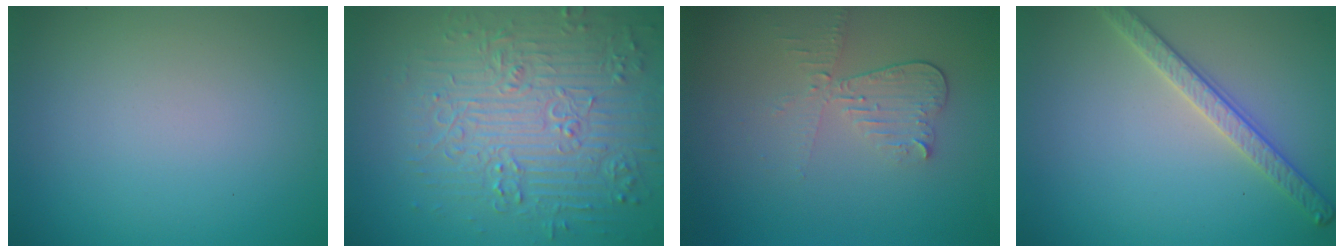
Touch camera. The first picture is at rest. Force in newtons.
{"total": 8.0, "press": 6.2, "slide": 5.0}
{"total": 3.0, "press": 2.6, "slide": 1.5}
{"total": 2.8, "press": 2.8, "slide": 0.7}